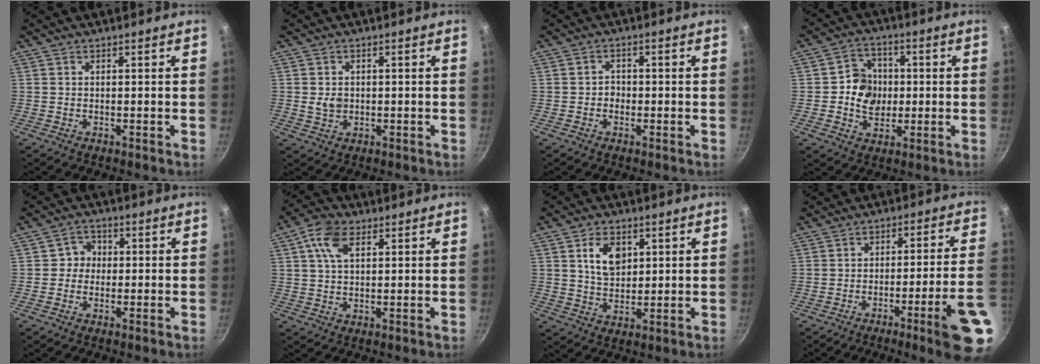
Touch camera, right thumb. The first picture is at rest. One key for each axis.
{"total": 2.7, "fx": 0.2, "fy": 2.4, "fz": 1.4, "tx": -0.015, "ty": -0.003, "tz": 0.006}
{"total": 2.0, "fx": -0.5, "fy": 1.8, "fz": 0.7, "tx": 0.004, "ty": 0.005, "tz": -0.011}
{"total": 6.4, "fx": -0.3, "fy": 5.8, "fz": 2.7, "tx": -0.007, "ty": 0.004, "tz": -0.016}
{"total": 3.6, "fx": 0.0, "fy": 3.5, "fz": 0.9, "tx": 0.018, "ty": 0.007, "tz": -0.009}
{"total": 7.0, "fx": 2.9, "fy": 4.1, "fz": 4.9, "tx": -0.082, "ty": 0.006, "tz": 0.047}
{"total": 7.2, "fx": 2.6, "fy": 5.0, "fz": 4.5, "tx": -0.059, "ty": -0.014, "tz": 0.049}
{"total": 14.2, "fx": -6.7, "fy": 0.5, "fz": 12.5, "tx": -0.163, "ty": 0.041, "tz": -0.089}